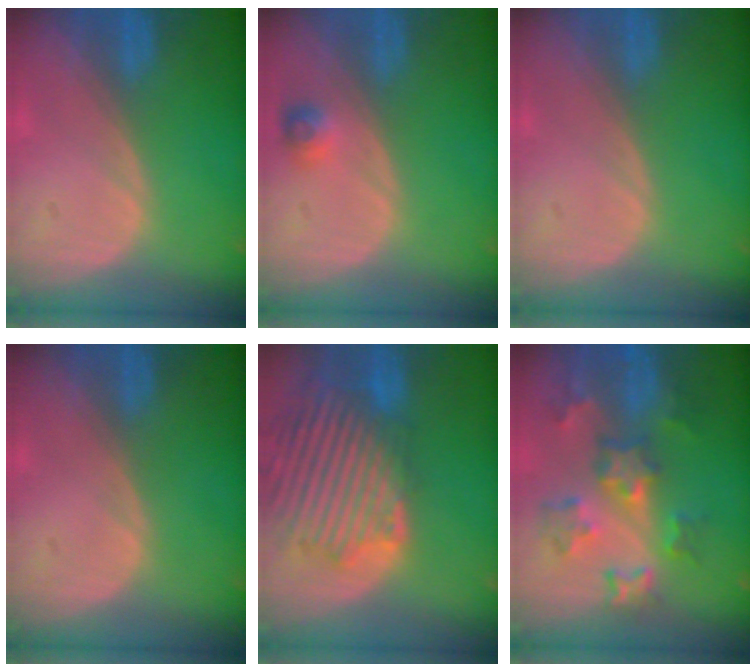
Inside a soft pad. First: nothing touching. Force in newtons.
{"total": 2.4, "press": 2.2, "slide": 0.9}
{"total": 0.0}
{"total": 0.0}
{"total": 13.8, "press": 11.8, "slide": 7.2}
{"total": 8.6, "press": 7.7, "slide": 3.8}